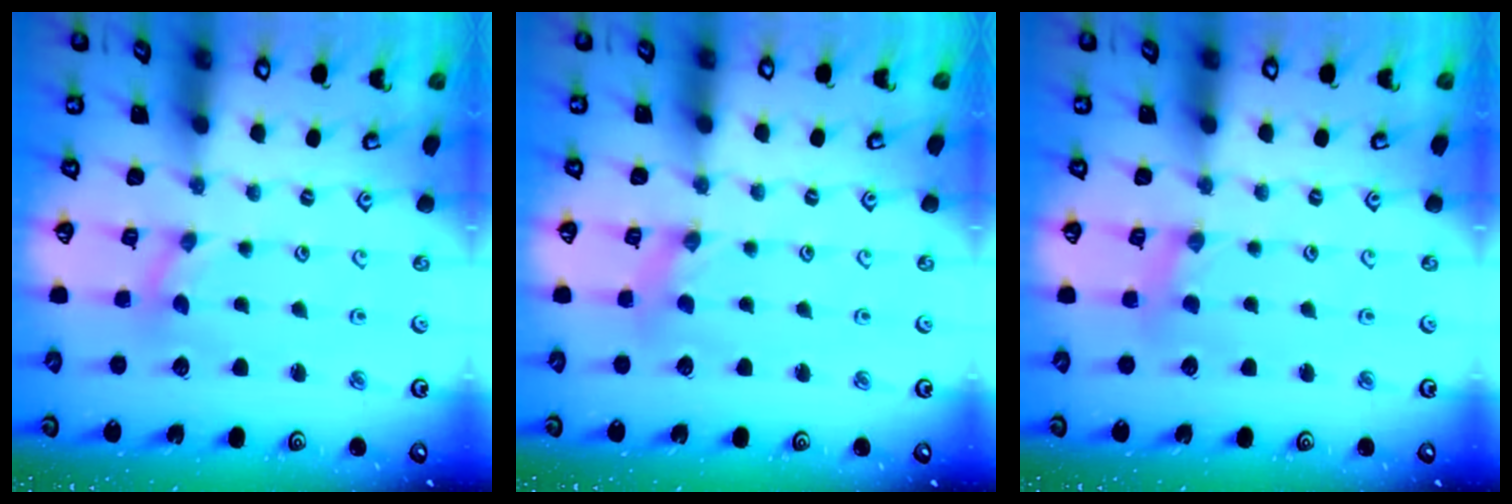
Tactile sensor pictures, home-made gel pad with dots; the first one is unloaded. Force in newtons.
{"total": 1.0, "press": 1.0, "slide": 0.2}
{"total": 2.0, "press": 1.9, "slide": 0.4}